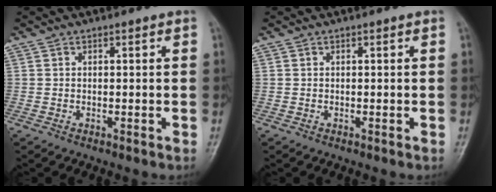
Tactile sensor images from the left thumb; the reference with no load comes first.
{"total": 0.0}